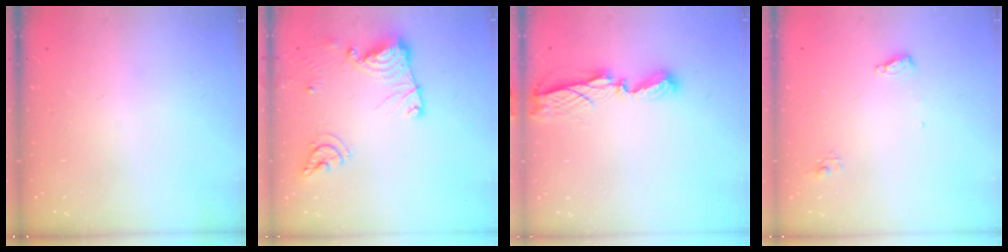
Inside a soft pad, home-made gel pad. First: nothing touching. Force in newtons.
{"total": 15.2, "press": 15.1, "slide": 1.8}
{"total": 7.5, "press": 7.5, "slide": 0.5}
{"total": 6.5, "press": 6.4, "slide": 1.1}